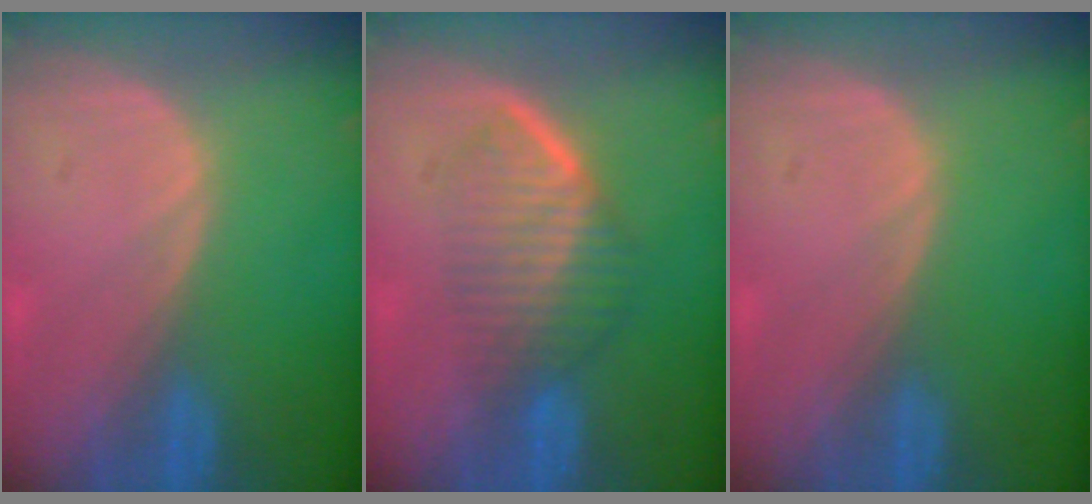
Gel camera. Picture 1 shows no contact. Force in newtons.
{"total": 6.9, "press": 6.0, "slide": 3.4}
{"total": 0.0}